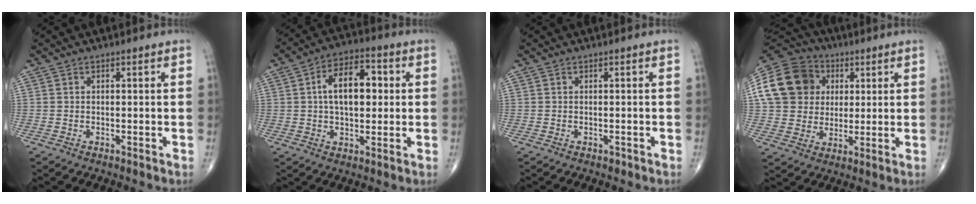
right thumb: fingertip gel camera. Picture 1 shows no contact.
{"total": 11.7, "force": [1.5, 6.6, 9.5], "torque": [-0.136, 0.017, 0.020]}
{"total": 0.5, "force": [-0.3, 0.3, 0.3], "torque": [-0.004, 0.000, -0.004]}
{"total": 17.7, "force": [4.1, 15.0, 8.5], "torque": [-0.149, 0.022, 0.073]}